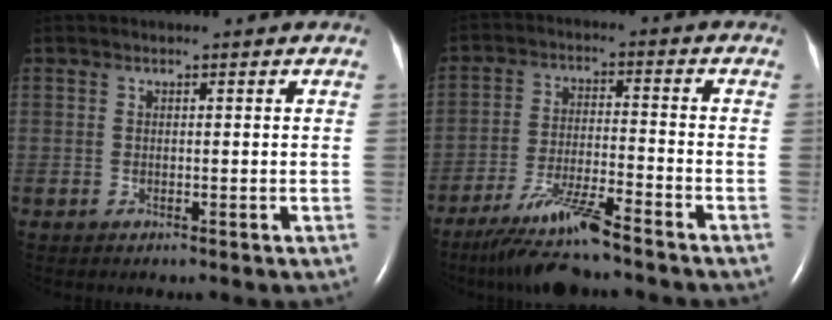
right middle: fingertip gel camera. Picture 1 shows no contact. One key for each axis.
{"total": 9.2, "fx": -7.5, "fy": -0.1, "fz": 5.3, "tx": -0.102, "ty": -0.031, "tz": -0.137}